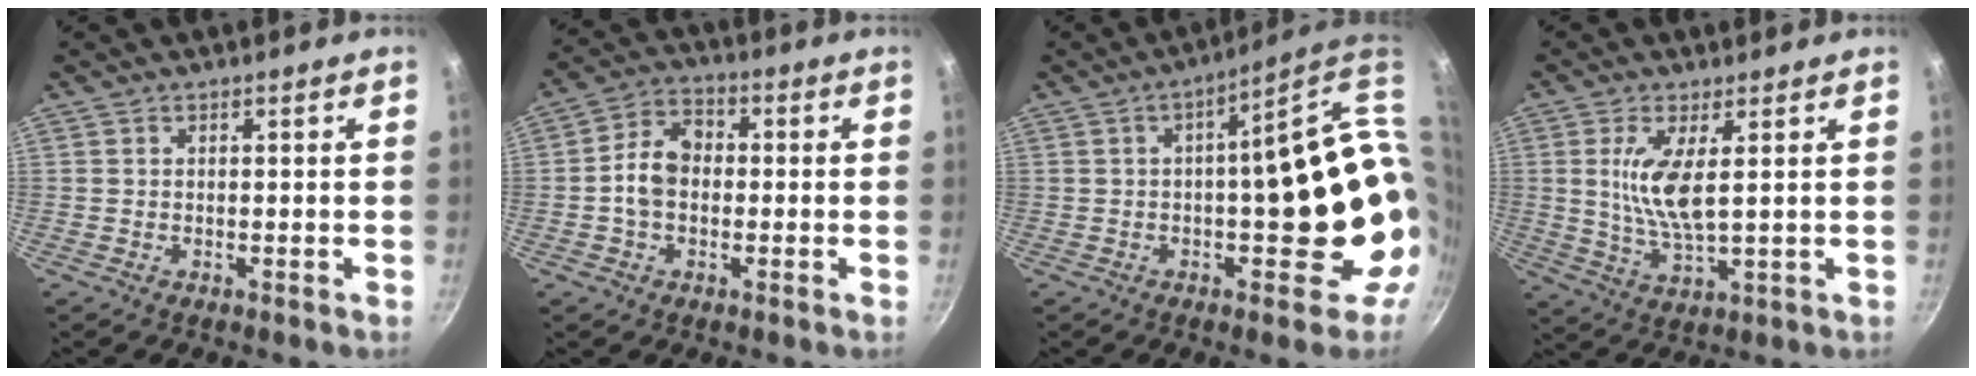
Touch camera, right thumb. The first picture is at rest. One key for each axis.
{"total": 7.8, "fx": -0.7, "fy": 5.8, "fz": 5.3, "tx": -0.074, "ty": 0.025, "tz": -0.026}
{"total": 20.0, "fx": 0.3, "fy": 7.5, "fz": 18.5, "tx": -0.182, "ty": 0.015, "tz": 0.019}
{"total": 8.6, "fx": 1.9, "fy": 2.6, "fz": 7.9, "tx": -0.163, "ty": -0.014, "tz": 0.043}